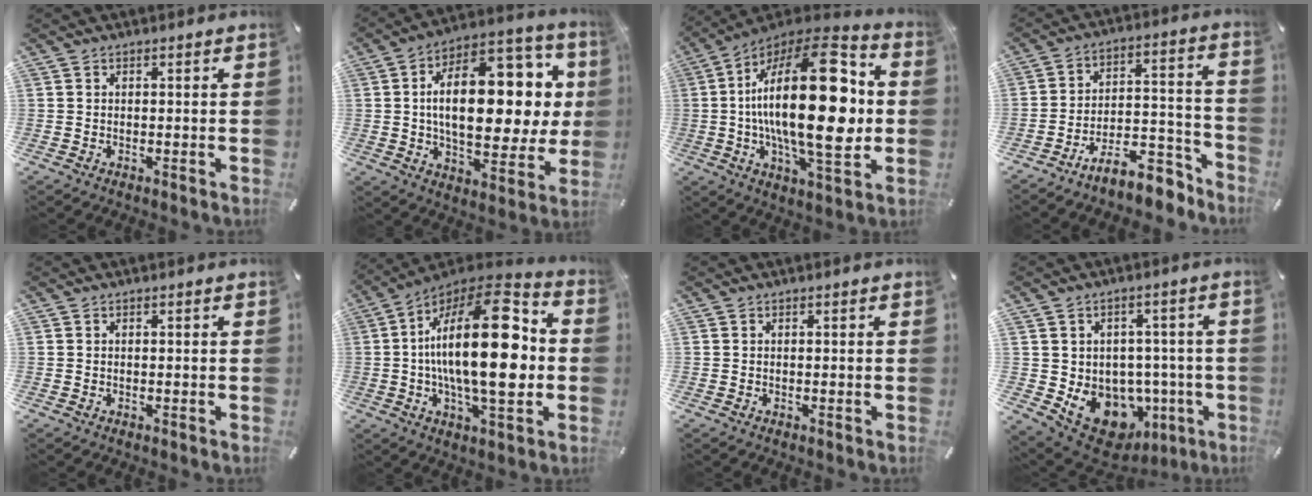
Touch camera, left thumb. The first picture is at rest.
{"total": 24.9, "force": [4.4, 12.8, 20.9], "torque": [-0.344, -0.020, 0.070]}
{"total": 33.2, "force": [1.1, 14.3, 30.0], "torque": [-0.545, -0.008, 0.012]}
{"total": 12.8, "force": [-9.5, 5.5, 6.5], "torque": [-0.061, 0.053, -0.164]}
{"total": 0.0}
{"total": 27.2, "force": [0.2, 11.4, 24.7], "torque": [-0.429, -0.007, -0.003]}
{"total": 0.0}
{"total": 11.3, "force": [-3.8, 9.5, 4.9], "torque": [-0.067, -0.002, -0.046]}